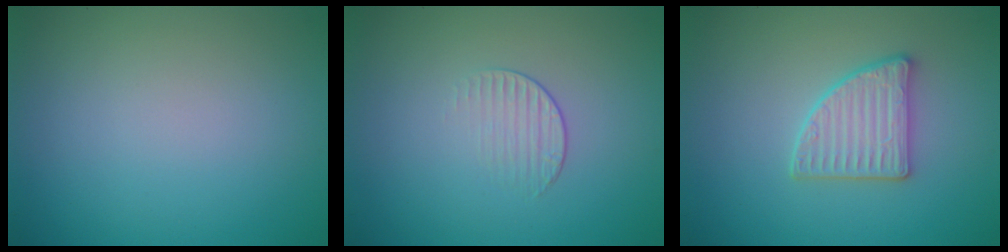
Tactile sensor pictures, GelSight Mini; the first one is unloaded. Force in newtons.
{"total": 1.2, "press": 0.4, "slide": 1.2}
{"total": 3.1, "press": 3.0, "slide": 1.0}